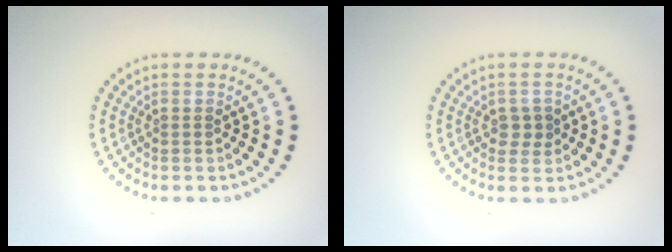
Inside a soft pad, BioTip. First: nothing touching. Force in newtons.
{"total": 1.5, "press": 1.4, "slide": 0.4}